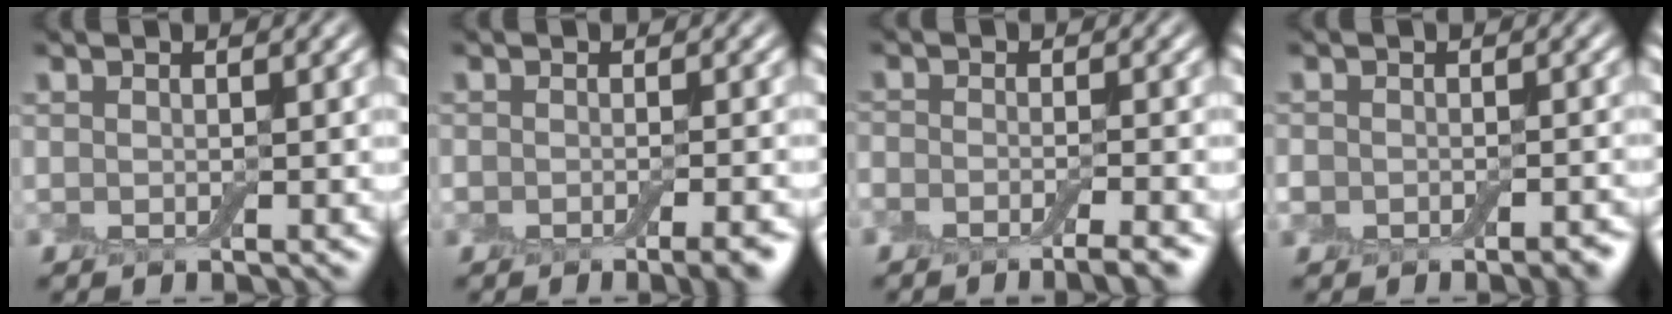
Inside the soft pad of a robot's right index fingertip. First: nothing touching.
{"total": 4.3, "force": [-2.8, 1.5, 3.0], "torque": [-0.029, -0.005, -0.028]}
{"total": 4.0, "force": [-2.8, 0.9, 2.6], "torque": [-0.035, 0.000, -0.045]}
{"total": 3.6, "force": [-2.1, 2.2, 1.8], "torque": [-0.022, 0.000, -0.032]}